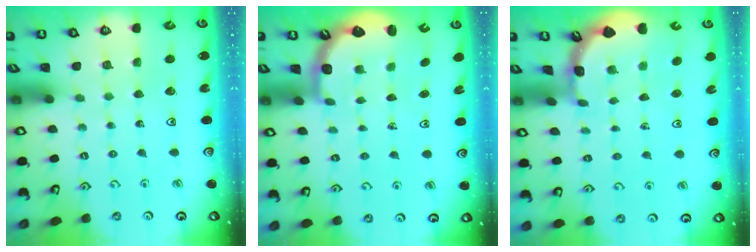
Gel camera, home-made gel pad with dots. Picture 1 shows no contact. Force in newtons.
{"total": 2.8, "press": 2.2, "slide": 1.8}
{"total": 1.6, "press": 1.6, "slide": 0.1}